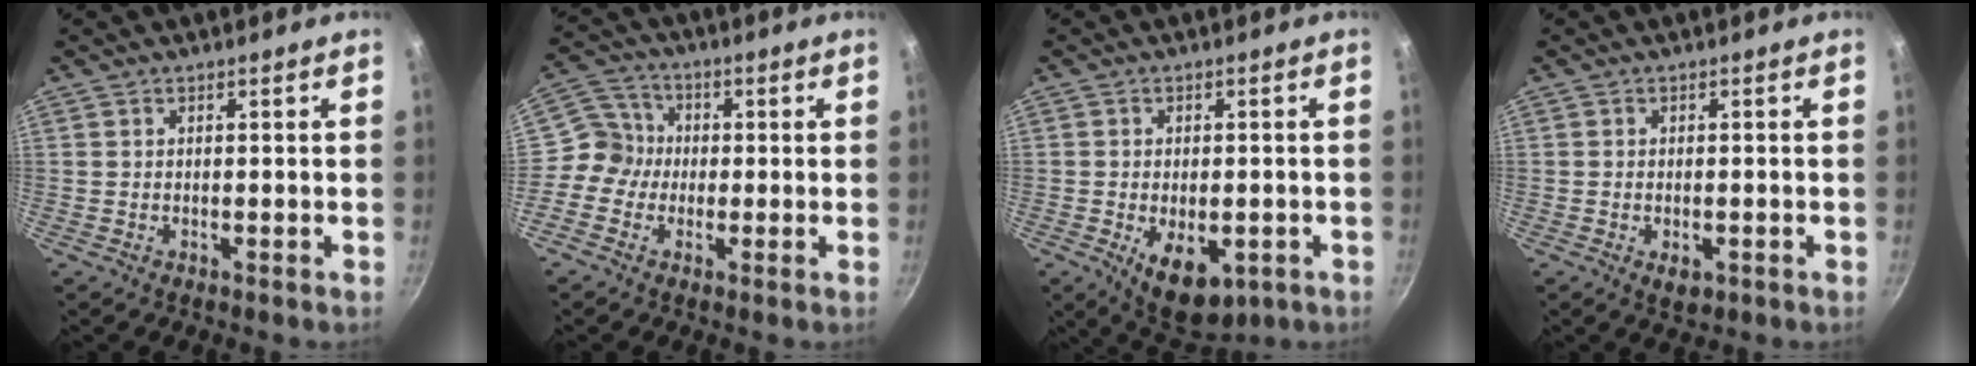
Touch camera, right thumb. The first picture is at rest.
{"total": 6.8, "force": [-0.6, 6.4, 2.1], "torque": [-0.006, 0.019, -0.035]}
{"total": 10.1, "force": [-3.3, 5.7, 7.7], "torque": [-0.084, 0.002, -0.030]}
{"total": 3.0, "force": [-1.1, 1.8, 2.2], "torque": [-0.032, -0.003, -0.013]}